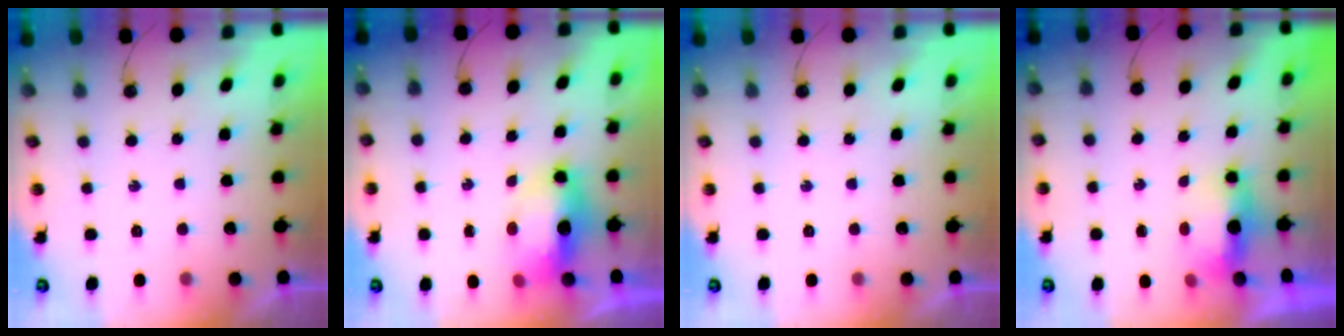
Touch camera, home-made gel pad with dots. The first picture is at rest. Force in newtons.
{"total": 8.2, "press": 8.1, "slide": 0.9}
{"total": 0.0}
{"total": 14.5, "press": 7.2, "slide": 12.6}